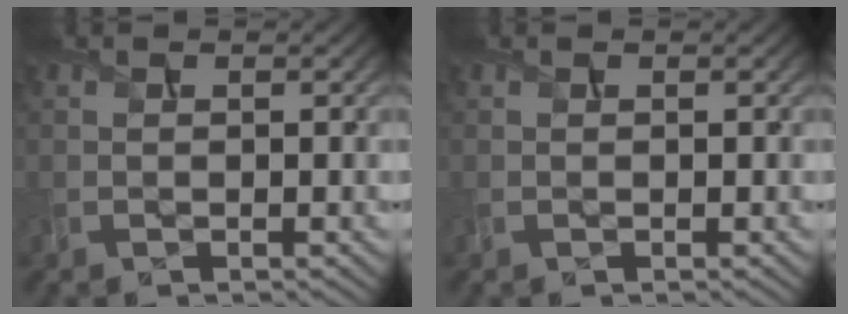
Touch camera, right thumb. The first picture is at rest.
{"total": 0.0}